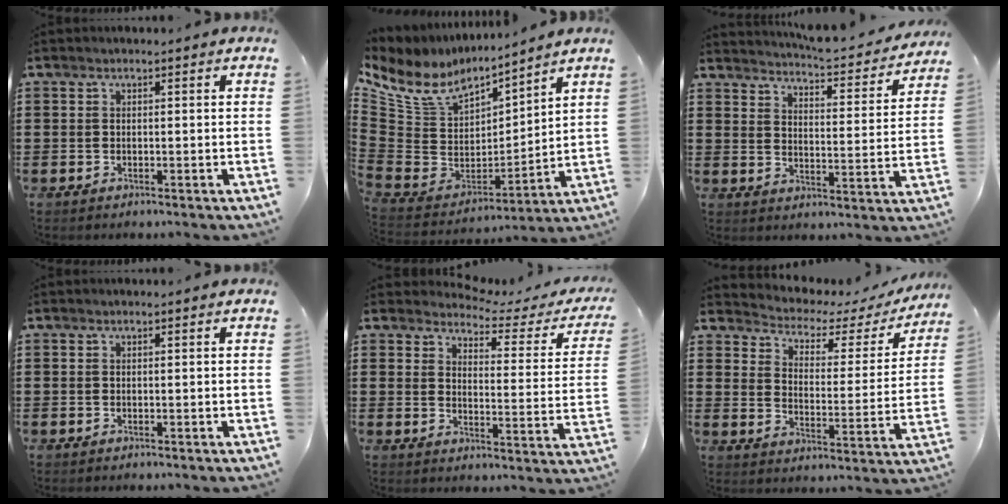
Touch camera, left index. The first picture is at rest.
{"total": 8.9, "force": [6.2, 5.1, 3.9], "torque": [-0.119, -0.045, 0.112]}
{"total": 4.3, "force": [4.2, -0.3, 0.6], "torque": [-0.030, -0.040, 0.066]}
{"total": 0.0}
{"total": 3.3, "force": [3.1, 0.5, 1.1], "torque": [-0.035, -0.024, 0.046]}
{"total": 3.0, "force": [2.6, 1.3, 1.0], "torque": [-0.039, -0.022, 0.033]}